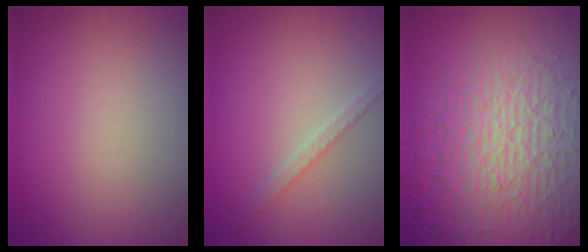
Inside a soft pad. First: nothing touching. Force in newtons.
{"total": 1.7, "press": 1.7, "slide": 0.2}
{"total": 9.7, "press": 6.3, "slide": 7.4}